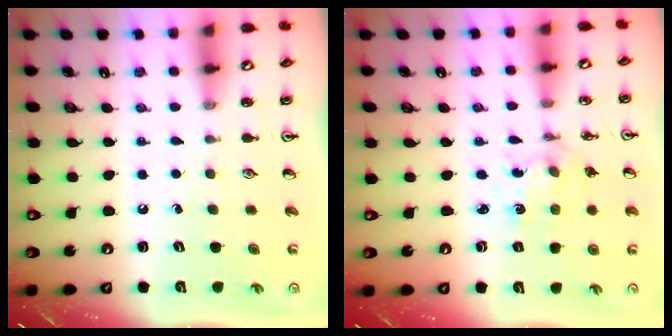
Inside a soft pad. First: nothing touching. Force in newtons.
{"total": 2.0, "press": 2.0, "slide": 0.3}